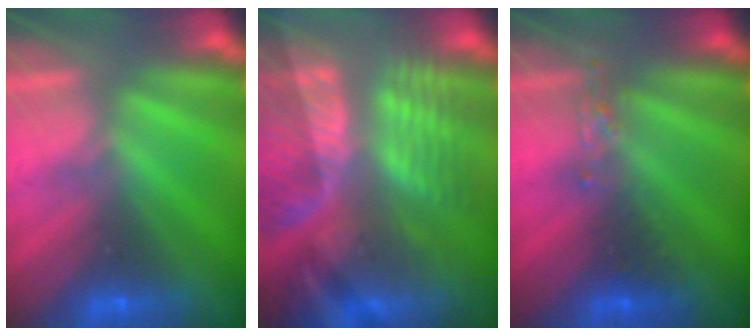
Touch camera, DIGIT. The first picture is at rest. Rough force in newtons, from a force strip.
{"total": 9.4}
{"total": 2.4}